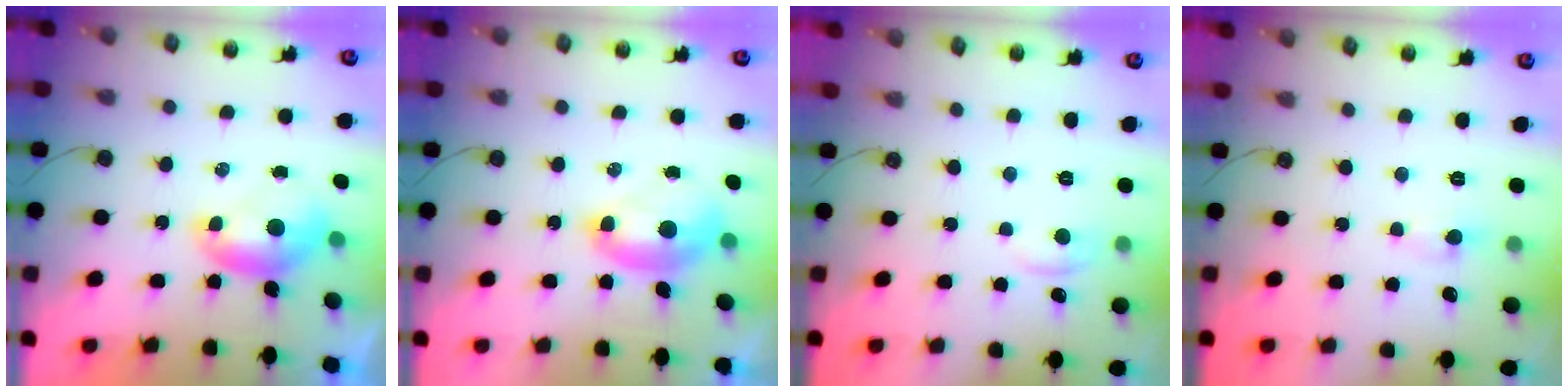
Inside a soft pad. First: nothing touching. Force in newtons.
{"total": 2.7, "press": 2.6, "slide": 0.6}
{"total": 1.1, "press": 0.7, "slide": 0.9}
{"total": 1.0, "press": 0.8, "slide": 0.6}